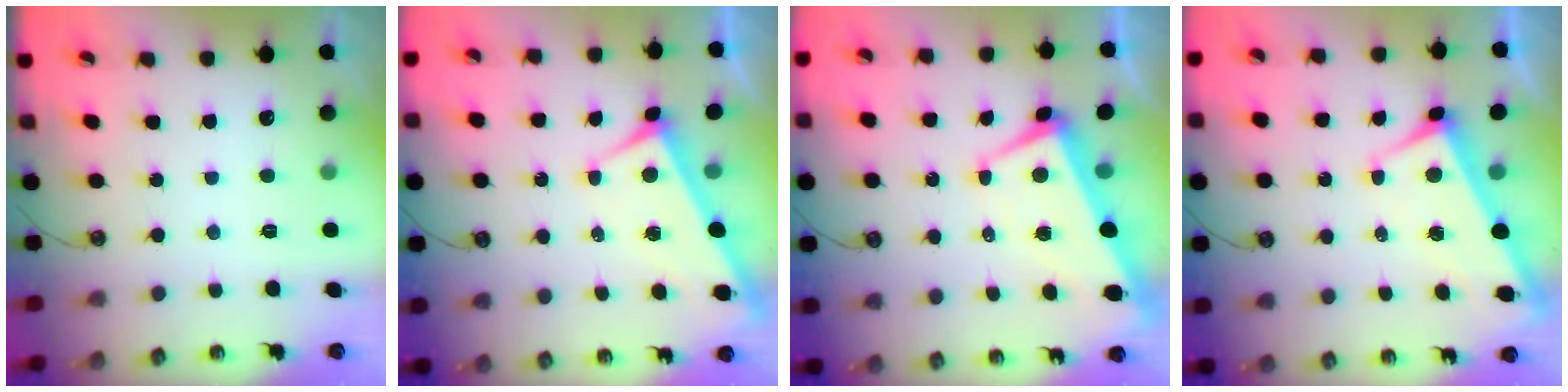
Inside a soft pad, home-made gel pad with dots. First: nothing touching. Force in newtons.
{"total": 3.7, "press": 3.7, "slide": 0.4}
{"total": 2.0, "press": 1.6, "slide": 1.2}
{"total": 3.0, "press": 2.9, "slide": 0.9}